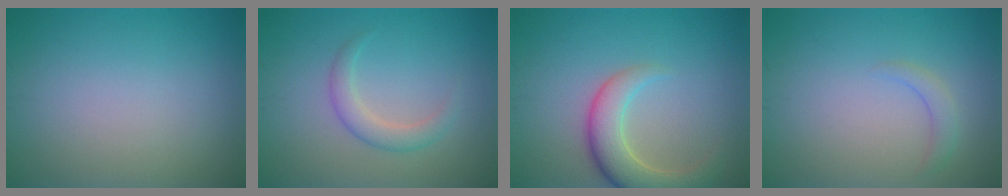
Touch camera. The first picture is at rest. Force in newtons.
{"total": 2.3, "press": 2.3, "slide": 0.2}
{"total": 5.4, "press": 5.3, "slide": 0.4}
{"total": 1.4, "press": 1.3, "slide": 0.3}